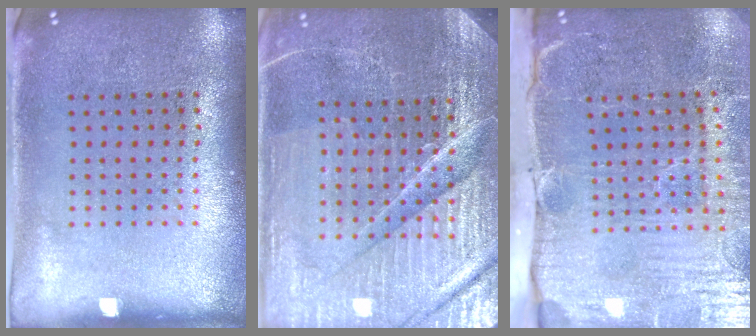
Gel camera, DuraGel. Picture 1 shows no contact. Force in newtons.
{"total": 5.7, "press": 5.2, "slide": 2.3}
{"total": 5.2, "press": 4.4, "slide": 2.8}